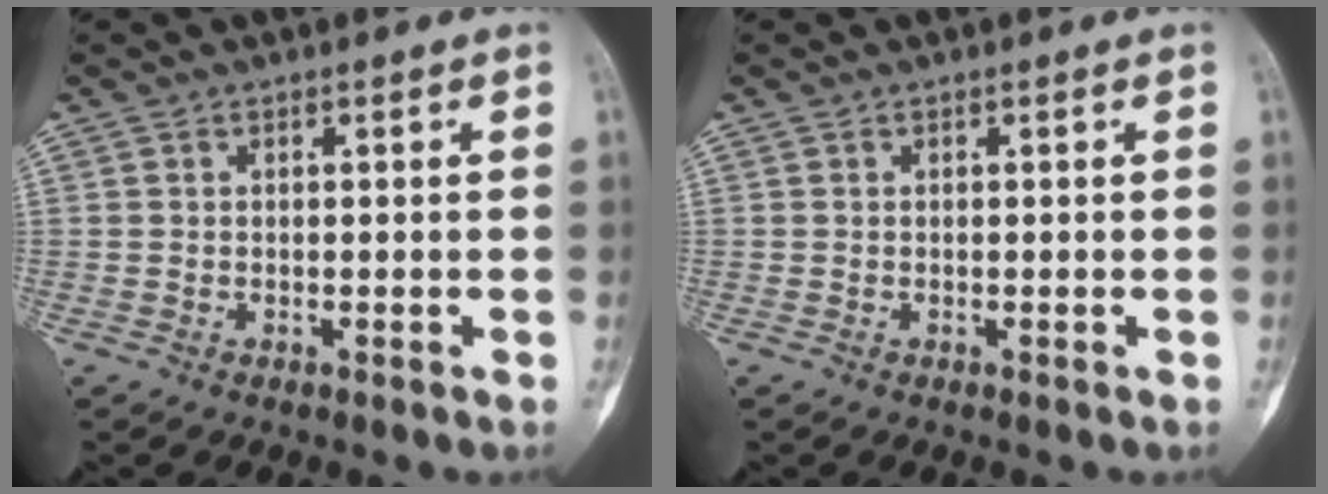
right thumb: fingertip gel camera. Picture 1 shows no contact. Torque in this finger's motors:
{"motor_torque": [0.06, -0.05, -0.01, 0.16, 0.00]}